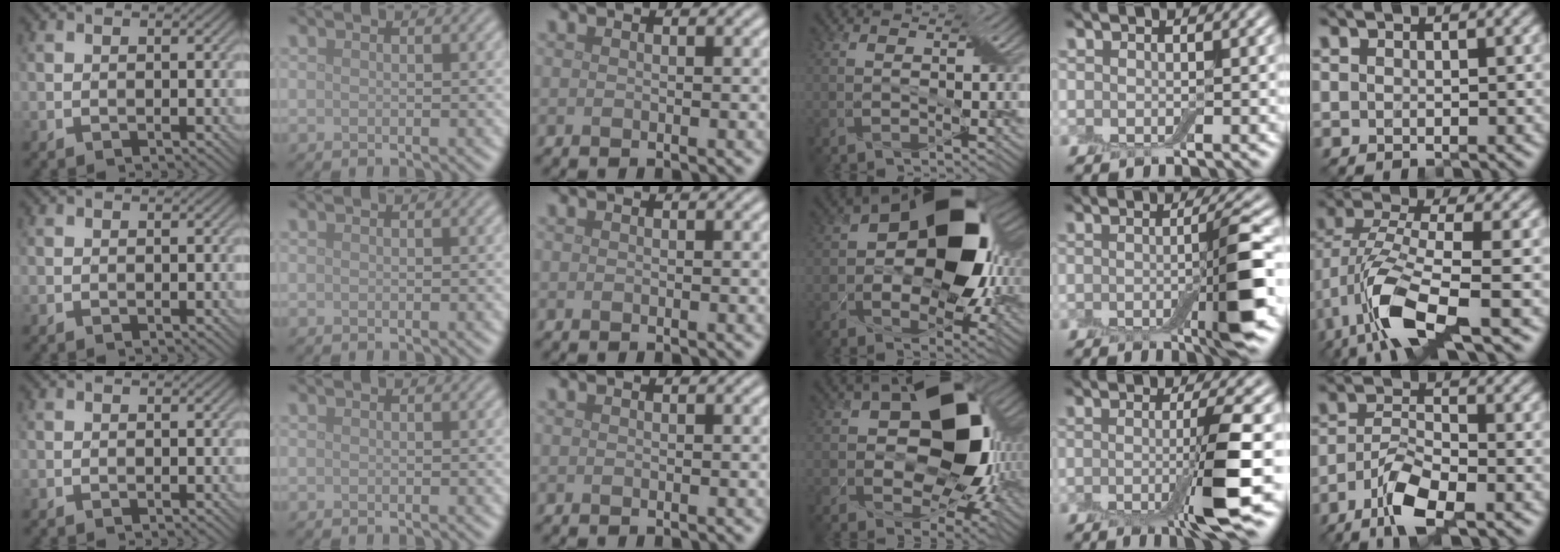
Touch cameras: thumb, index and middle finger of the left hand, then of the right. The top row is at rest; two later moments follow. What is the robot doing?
{"motion": "pour", "object": "cup"}